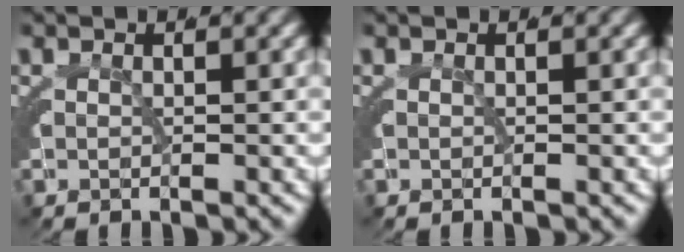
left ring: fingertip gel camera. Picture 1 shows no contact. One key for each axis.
{"total": 0.0}